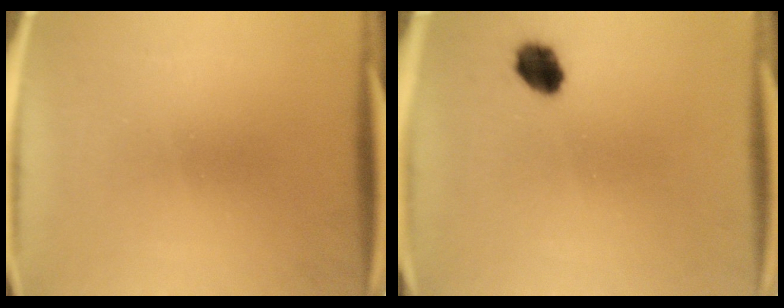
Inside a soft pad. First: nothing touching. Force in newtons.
{"total": 5.6}